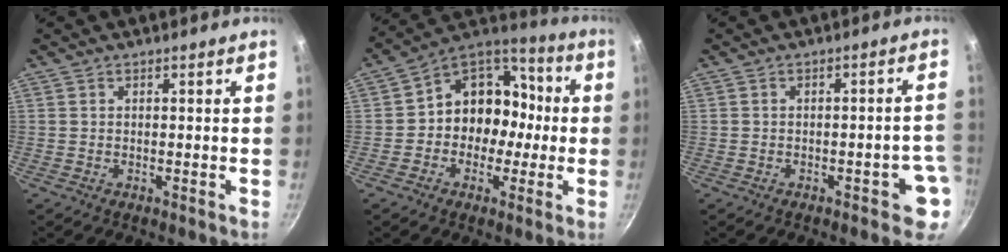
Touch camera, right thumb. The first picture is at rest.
{"total": 13.6, "force": [-1.6, 11.5, 7.1], "torque": [-0.049, 0.050, -0.042]}
{"total": 5.1, "force": [-1.9, 2.3, 4.2], "torque": [-0.022, 0.030, -0.018]}